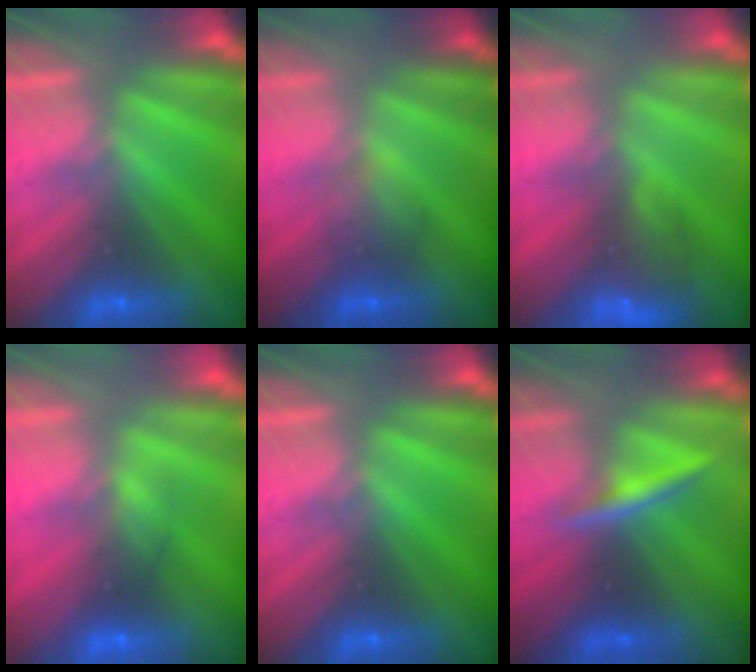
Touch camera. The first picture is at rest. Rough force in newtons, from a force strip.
{"total": 1.8}
{"total": 8.7}
{"total": 2.9}
{"total": 0.0}
{"total": 2.6}